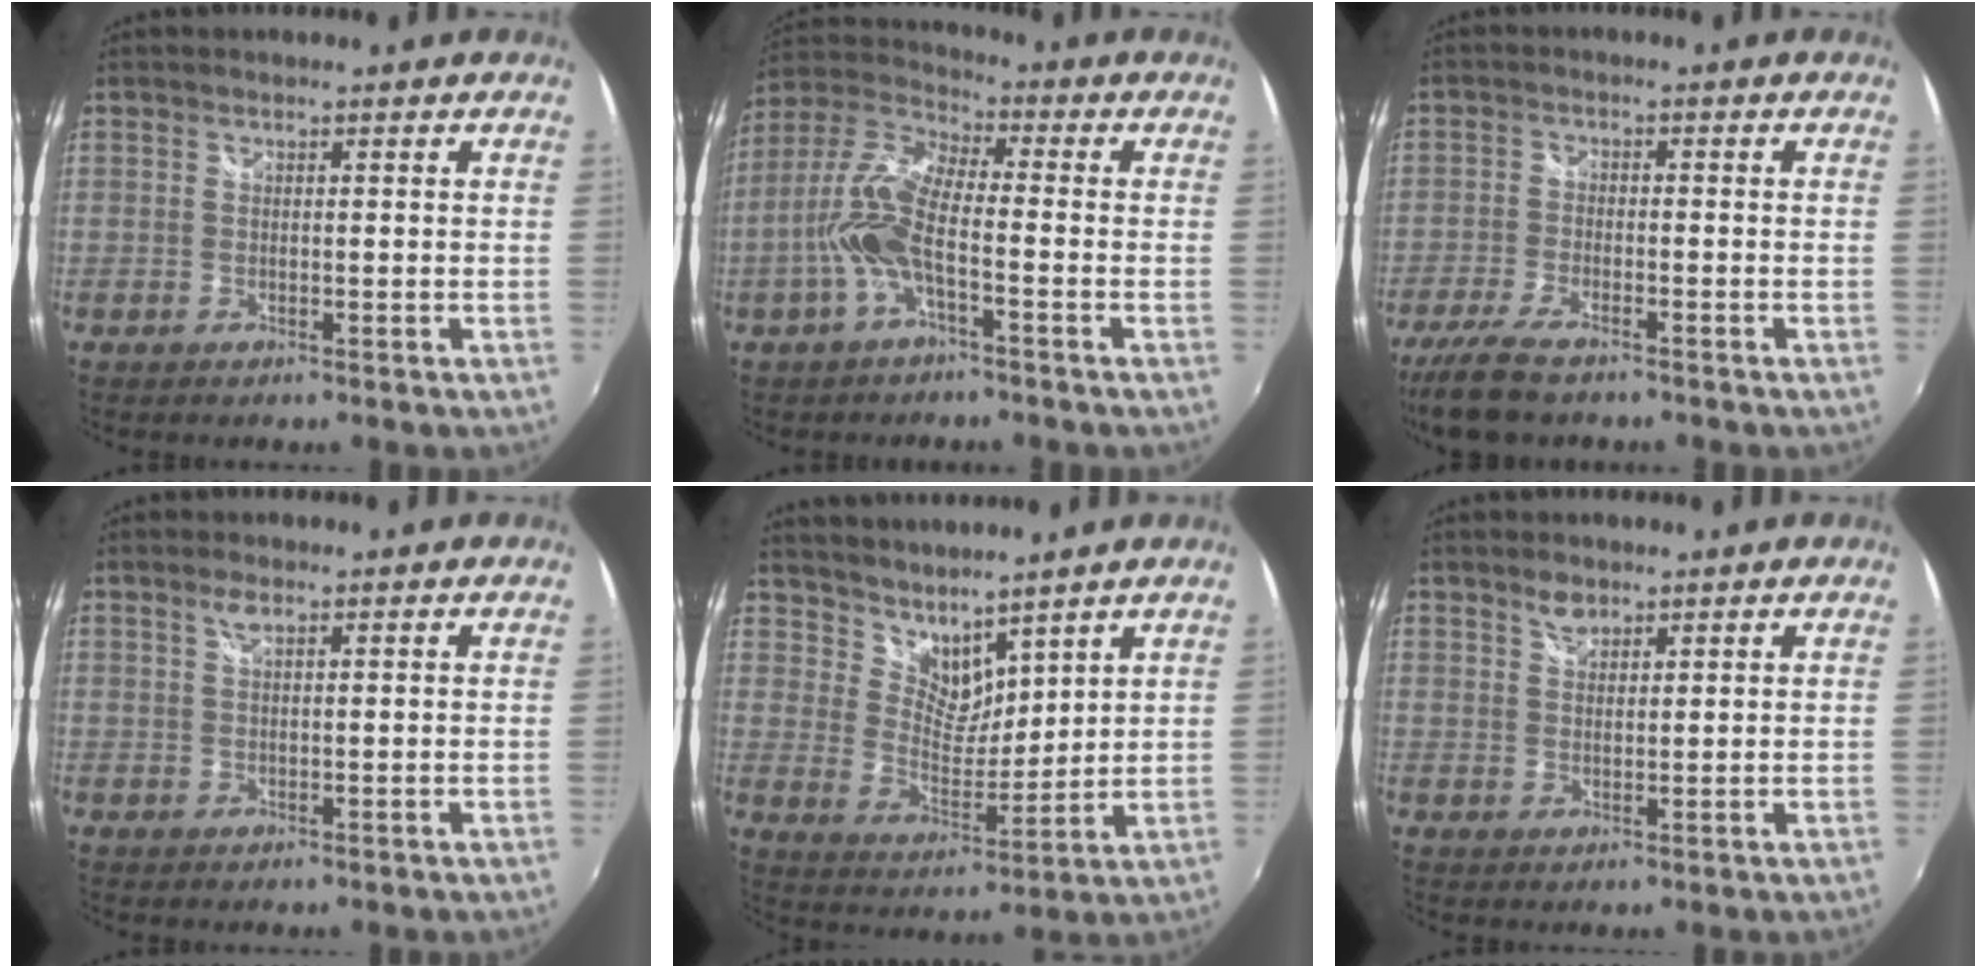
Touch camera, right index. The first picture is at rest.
{"total": 10.4, "force": [-3.2, 2.8, 9.5], "torque": [-0.210, 0.004, -0.065]}
{"total": 8.6, "force": [-6.8, 2.3, 4.7], "torque": [-0.123, -0.024, -0.128]}
{"total": 1.7, "force": [1.0, 0.5, 1.3], "torque": [-0.023, 0.003, 0.016]}
{"total": 8.6, "force": [7.4, 3.3, 2.7], "torque": [-0.044, -0.002, 0.142]}
{"total": 2.6, "force": [2.0, 1.3, 1.1], "torque": [-0.015, 0.003, 0.035]}